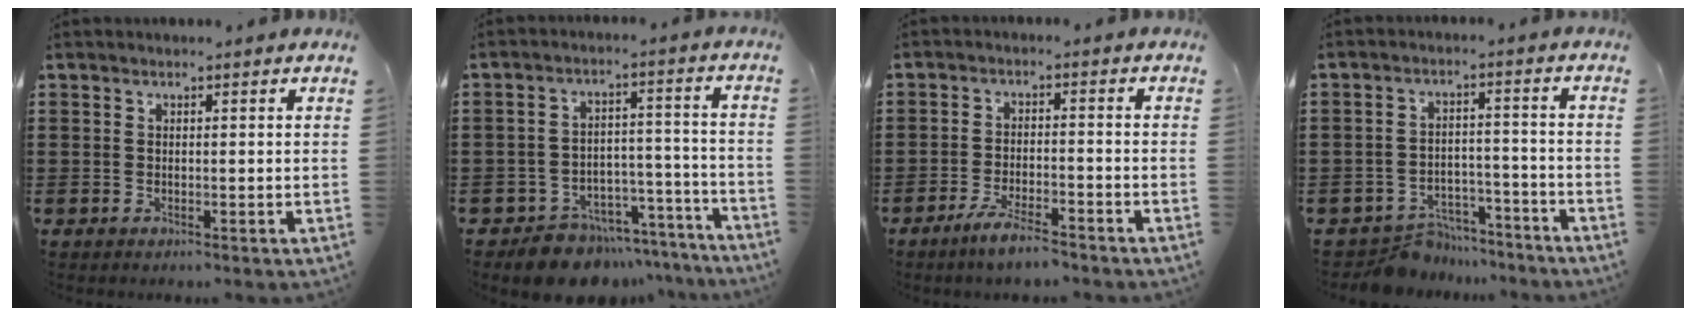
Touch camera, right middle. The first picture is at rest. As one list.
[{"total": 8.0, "force": [-7.5, 2.5, 0.8], "torque": [-0.009, 0.035, -0.144]}, {"total": 4.5, "force": [-3.7, 0.3, 2.5], "torque": [-0.056, -0.005, -0.071]}, {"total": 5.9, "force": [-5.7, 1.3, 0.3], "torque": [-0.003, 0.017, -0.114]}]